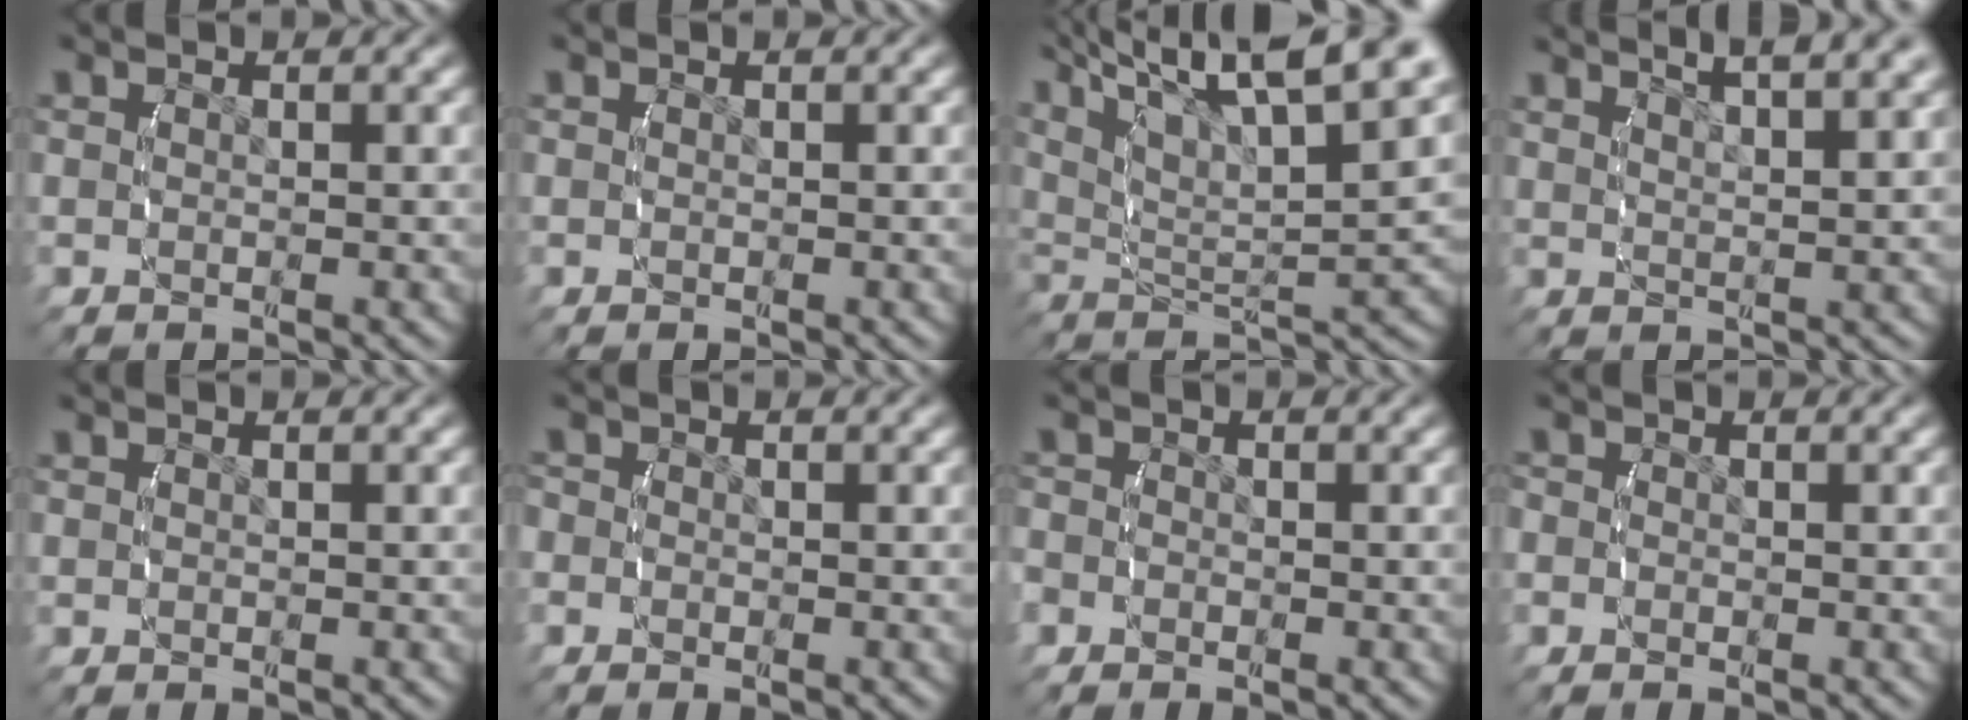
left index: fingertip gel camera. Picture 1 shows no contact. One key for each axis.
{"total": 0.0}
{"total": 13.6, "fx": 6.6, "fy": 7.0, "fz": 9.5, "tx": -0.154, "ty": 0.018, "tz": 0.087}
{"total": 6.1, "fx": 4.6, "fy": 1.7, "fz": 3.6, "tx": -0.056, "ty": 0.010, "tz": 0.067}
{"total": 0.0}
{"total": 2.3, "fx": -0.4, "fy": 2.2, "fz": 0.7, "tx": -0.025, "ty": -0.003, "tz": -0.017}
{"total": 2.9, "fx": -1.0, "fy": 2.7, "fz": 0.7, "tx": -0.031, "ty": -0.006, "tz": -0.025}
{"total": 1.9, "fx": -0.3, "fy": 1.8, "fz": 0.6, "tx": -0.026, "ty": -0.008, "tz": -0.013}